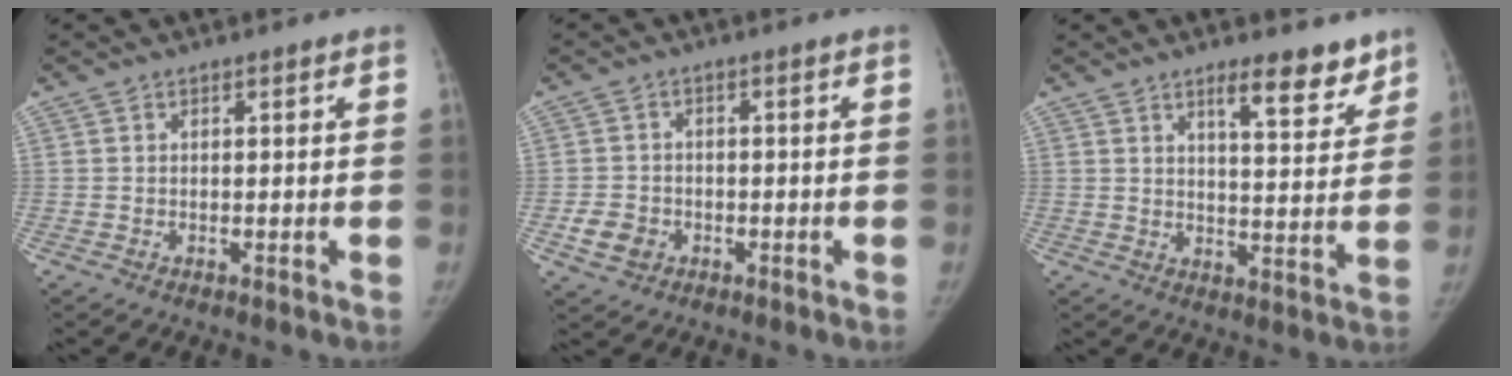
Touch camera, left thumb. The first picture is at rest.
{"total": 4.5, "force": [-1.7, 3.7, 1.9], "torque": [-0.026, 0.010, -0.026]}
{"total": 9.1, "force": [6.6, 2.7, 5.6], "torque": [-0.050, -0.045, 0.096]}